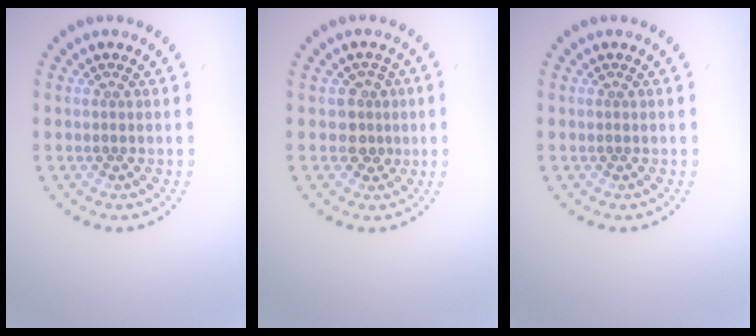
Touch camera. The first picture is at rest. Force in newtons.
{"total": 2.1, "press": 1.7, "slide": 1.1}
{"total": 0.0}